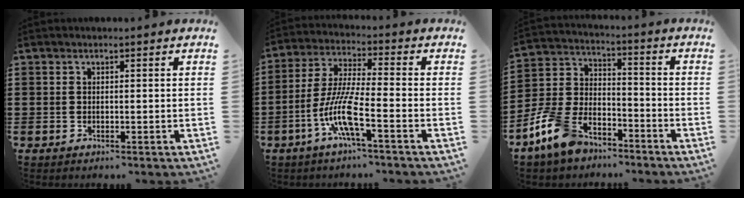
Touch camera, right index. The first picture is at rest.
{"total": 9.2, "force": [-4.4, 1.3, 8.0], "torque": [-0.185, -0.014, -0.091]}
{"total": 9.5, "force": [-6.9, 4.9, 4.3], "torque": [-0.119, 0.017, -0.138]}